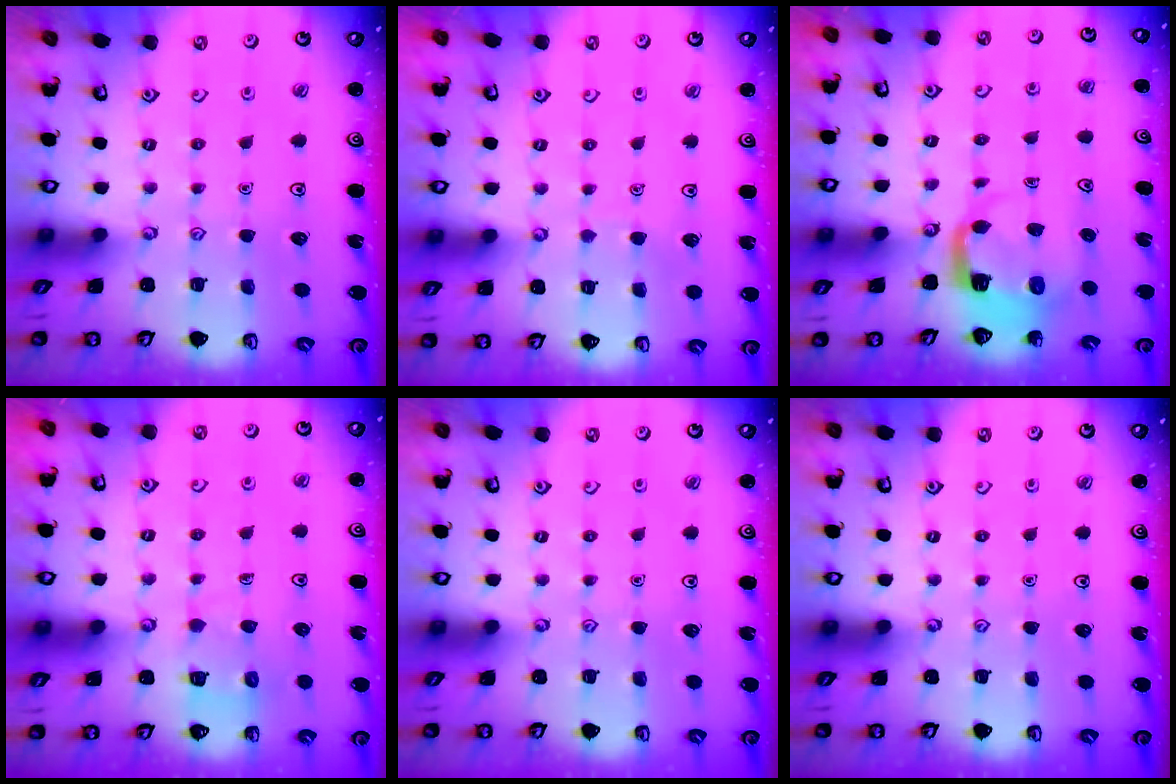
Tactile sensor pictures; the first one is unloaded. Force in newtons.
{"total": 1.4, "press": 1.4, "slide": 0.1}
{"total": 5.0, "press": 4.9, "slide": 0.5}
{"total": 5.9, "press": 5.9, "slide": 0.6}
{"total": 0.0}
{"total": 0.0}